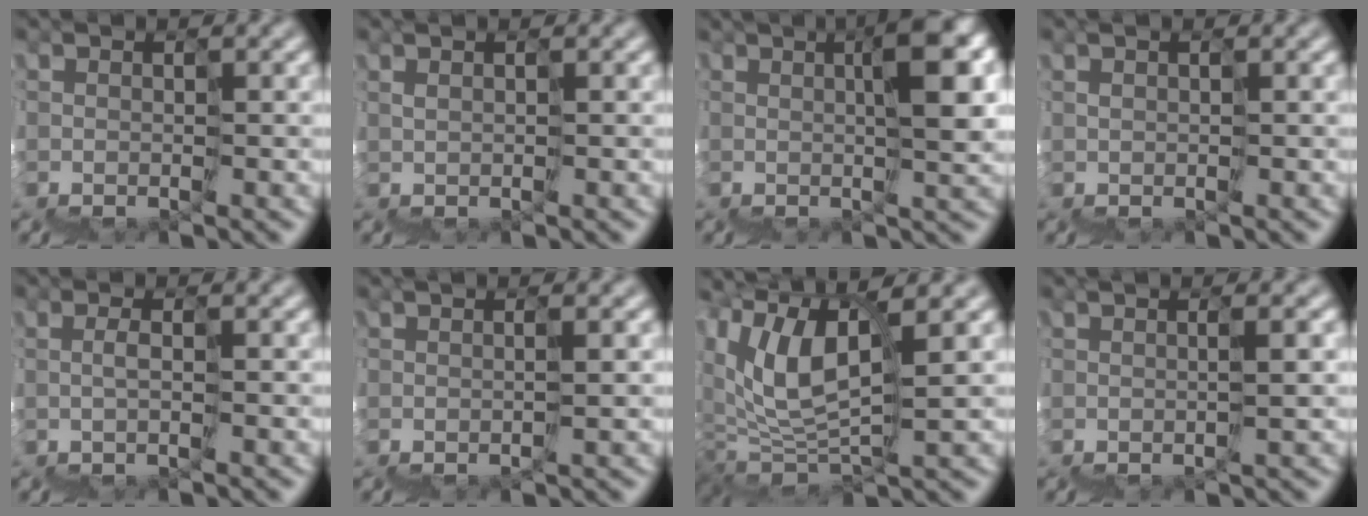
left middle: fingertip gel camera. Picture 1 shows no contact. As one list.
[{"total": 0.8, "force": [0.7, -0.4, 0.2], "torque": [-0.005, 0.011, 0.017]}, {"total": 7.5, "force": [2.9, 1.5, 6.8], "torque": [-0.115, 0.022, 0.057]}, {"total": 0.7, "force": [0.6, 0.2, 0.3], "torque": [-0.003, 0.010, 0.012]}, {"total": 0.8, "force": [-0.2, -0.6, 0.5], "torque": [-0.008, 0.002, 0.001]}, {"total": 2.2, "force": [1.1, 0.0, 1.9], "torque": [-0.020, 0.009, 0.024]}, {"total": 5.9, "force": [3.4, 1.7, 4.5], "torque": [-0.110, 0.018, 0.058]}, {"total": 3.3, "force": [1.2, 0.5, 3.1], "torque": [-0.019, 0.020, 0.024]}]